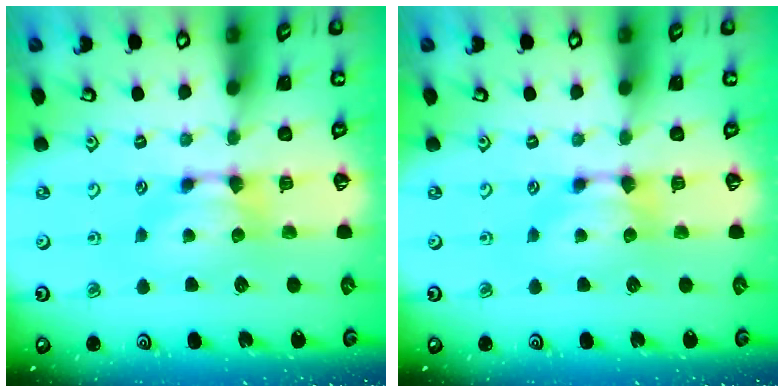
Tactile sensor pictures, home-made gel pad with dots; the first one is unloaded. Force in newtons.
{"total": 0.0}